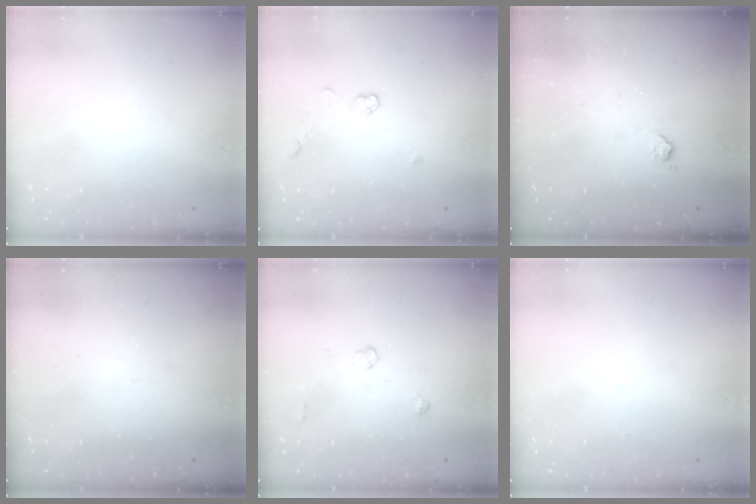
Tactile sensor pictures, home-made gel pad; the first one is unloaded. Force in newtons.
{"total": 3.3, "press": 3.2, "slide": 0.4}
{"total": 5.3, "press": 5.2, "slide": 0.8}
{"total": 0.0}
{"total": 5.2, "press": 5.1, "slide": 0.8}
{"total": 0.0}